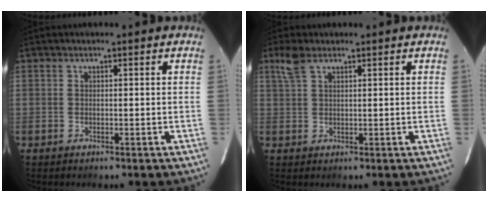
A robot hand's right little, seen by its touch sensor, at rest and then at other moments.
{"total": 3.3, "force": [2.3, 1.3, 2.1], "torque": [-0.047, 0.008, 0.048]}